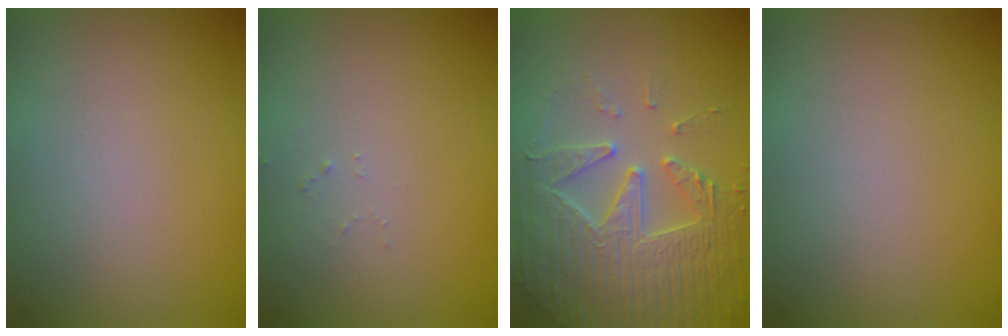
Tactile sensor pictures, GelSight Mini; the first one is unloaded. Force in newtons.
{"total": 0.7, "press": 0.7, "slide": 0.1}
{"total": 5.0, "press": 4.9, "slide": 1.0}
{"total": 0.0}